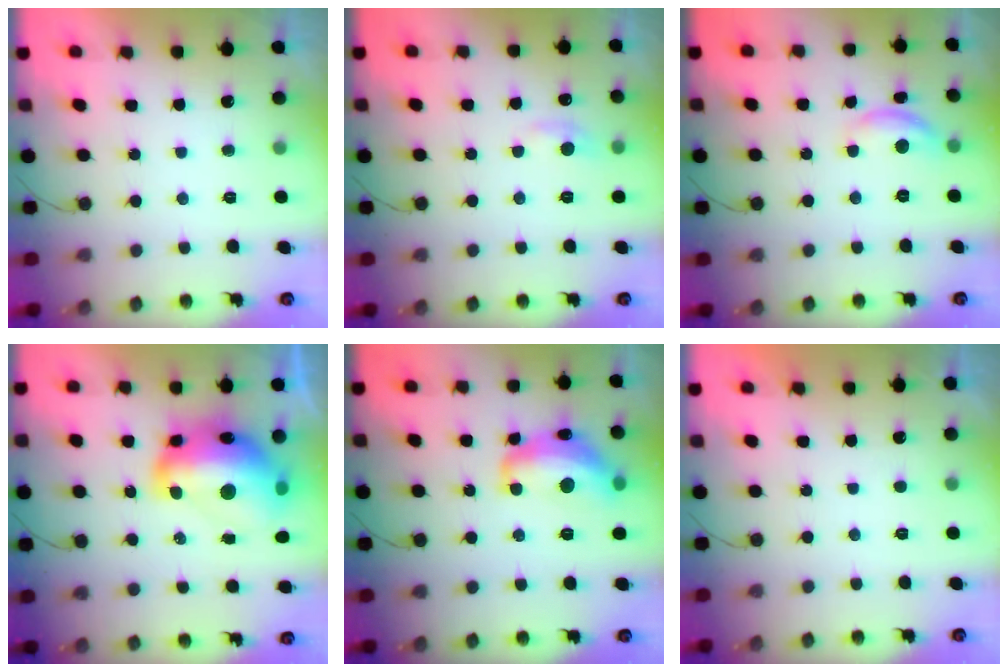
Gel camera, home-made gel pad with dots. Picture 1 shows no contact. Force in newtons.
{"total": 6.7, "press": 6.7, "slide": 1.0}
{"total": 9.5, "press": 9.5, "slide": 0.4}
{"total": 21.7, "press": 21.7, "slide": 1.5}
{"total": 14.4, "press": 14.3, "slide": 1.1}
{"total": 0.0}